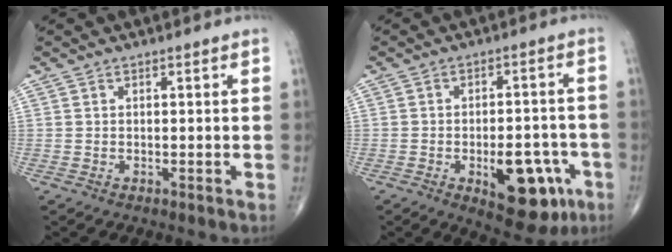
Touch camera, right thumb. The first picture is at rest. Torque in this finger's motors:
{"motor_torque": [2.20, 1.88, 1.79, -0.98, 0.28]}